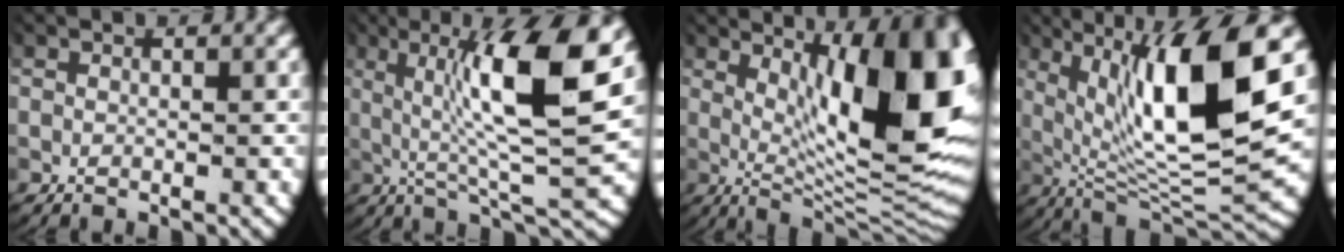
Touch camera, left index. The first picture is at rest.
{"total": 10.9, "force": [2.5, 2.6, 10.3], "torque": [-0.166, 0.007, 0.039]}
{"total": 16.0, "force": [2.1, 6.9, 14.3], "torque": [-0.184, -0.026, 0.046]}
{"total": 14.2, "force": [2.1, 6.4, 12.6], "torque": [-0.208, -0.019, 0.048]}